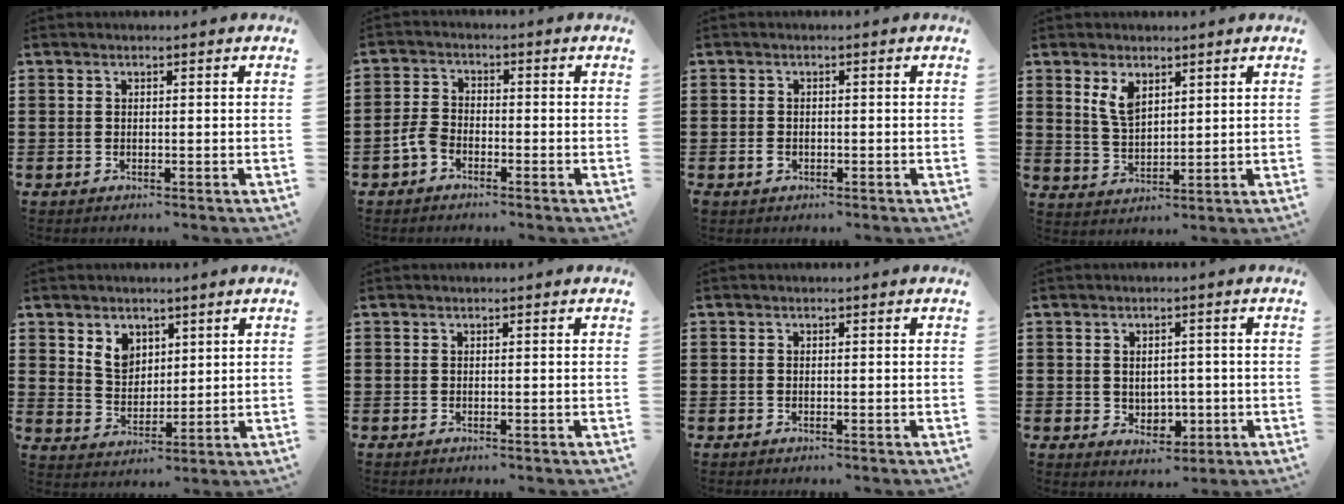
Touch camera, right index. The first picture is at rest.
{"total": 3.3, "force": [-2.0, 1.7, 2.0], "torque": [-0.060, -0.005, -0.043]}
{"total": 1.4, "force": [-0.7, 0.9, 0.7], "torque": [-0.024, -0.004, -0.016]}
{"total": 4.8, "force": [2.6, 2.4, 3.2], "torque": [-0.073, 0.007, 0.048]}
{"total": 5.0, "force": [3.0, 3.7, 1.7], "torque": [-0.049, 0.012, 0.057]}
{"total": 0.0}
{"total": 0.0}
{"total": 3.1, "force": [0.1, 2.6, 1.7], "torque": [-0.034, 0.004, -0.002]}